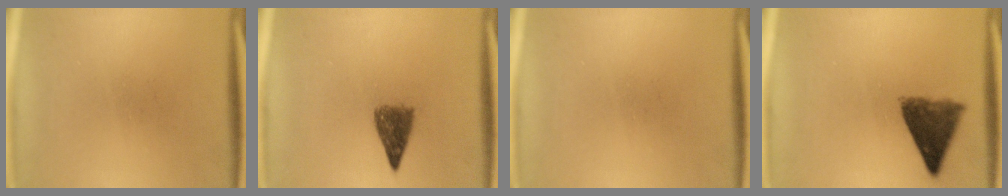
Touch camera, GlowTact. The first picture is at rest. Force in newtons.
{"total": 4.0}
{"total": 0.0}
{"total": 7.7}